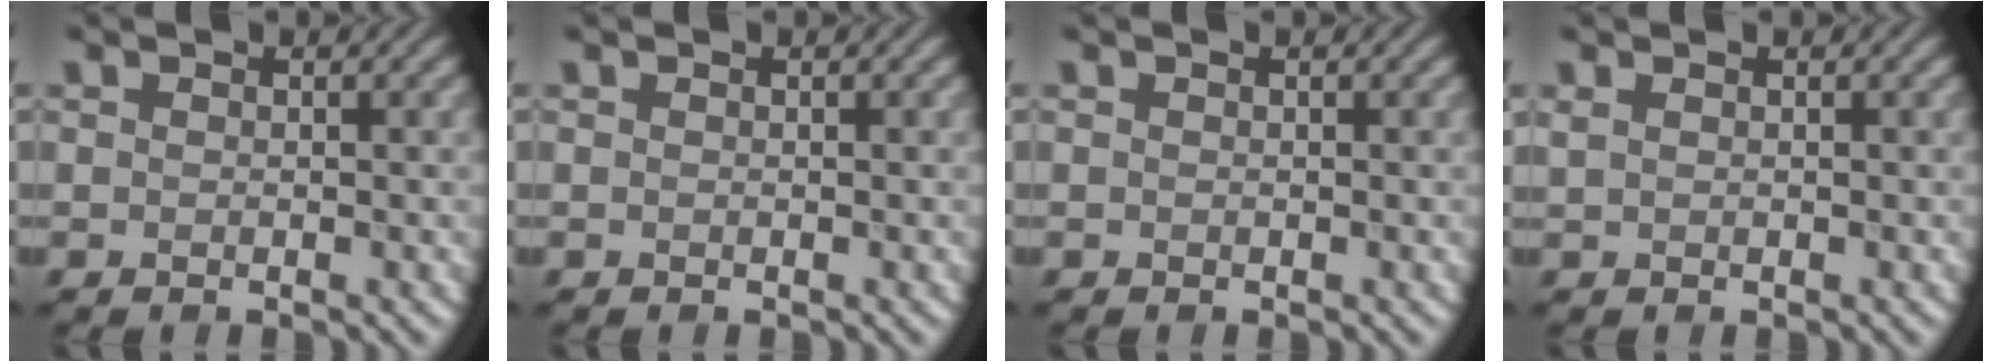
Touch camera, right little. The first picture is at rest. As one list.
[{"total": 0.0}, {"total": 0.0}, {"total": 0.7, "force": [0.5, 0.2, 0.4], "torque": [-0.012, 0.004, 0.011]}]